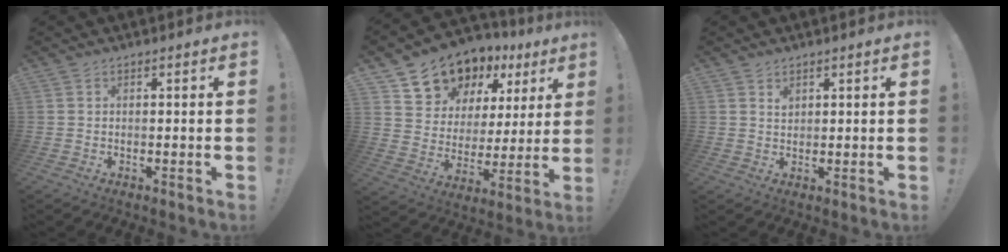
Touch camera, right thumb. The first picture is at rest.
{"total": 13.4, "force": [10.4, 7.9, 2.9], "torque": [-0.050, -0.083, 0.201]}
{"total": 1.6, "force": [1.1, 1.0, 0.5], "torque": [0.000, -0.006, 0.020]}